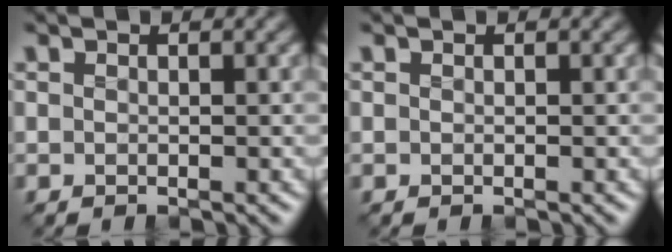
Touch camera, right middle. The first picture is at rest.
{"total": 0.0}